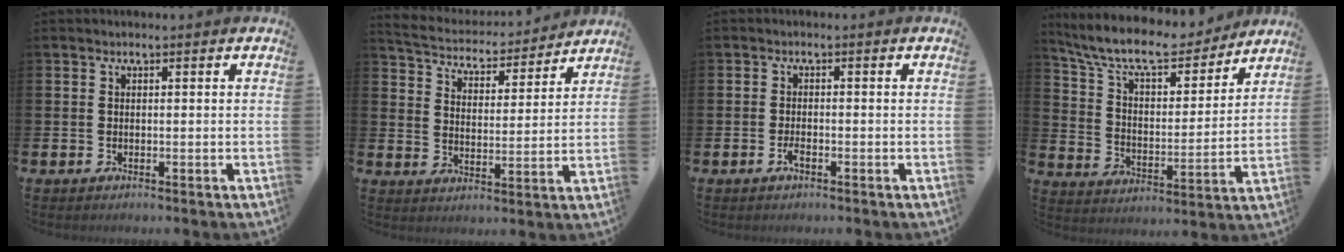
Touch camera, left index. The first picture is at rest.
{"total": 5.3, "force": [5.1, 1.2, 0.5], "torque": [-0.043, -0.045, 0.086]}
{"total": 1.7, "force": [-0.9, 0.6, 1.3], "torque": [-0.032, 0.003, -0.016]}
{"total": 10.5, "force": [9.6, 2.6, 3.6], "torque": [-0.108, -0.059, 0.166]}